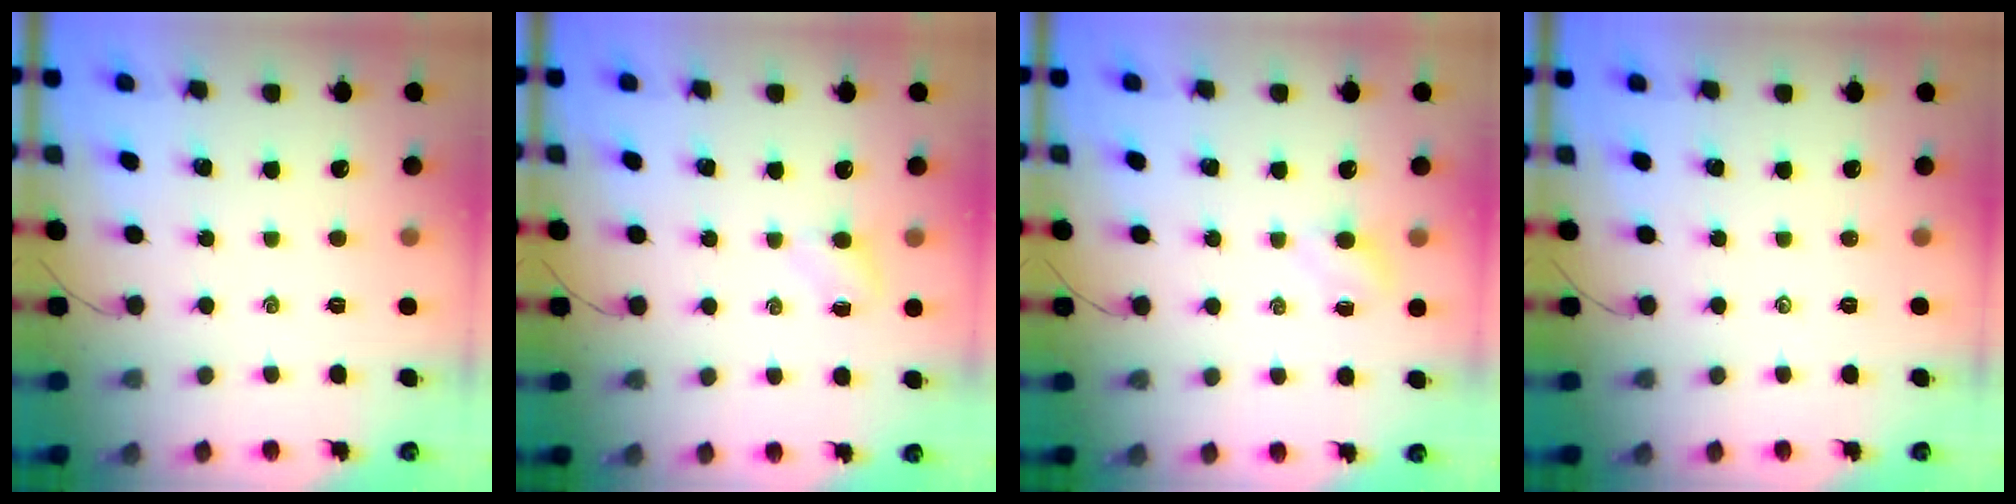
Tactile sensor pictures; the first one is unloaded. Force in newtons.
{"total": 2.8, "press": 2.6, "slide": 0.9}
{"total": 2.9, "press": 2.8, "slide": 0.9}
{"total": 0.0}